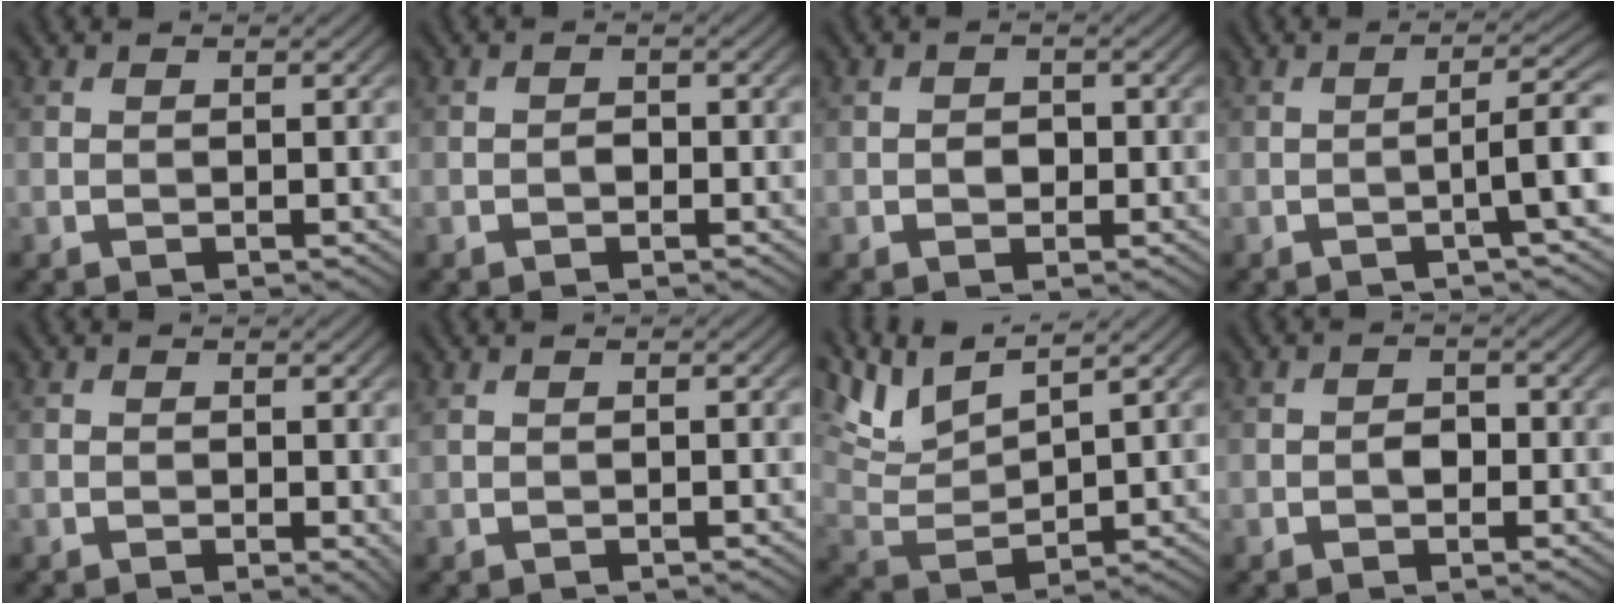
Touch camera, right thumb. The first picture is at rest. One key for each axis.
{"total": 1.0, "fx": -0.5, "fy": 0.6, "fz": 0.5, "tx": -0.009, "ty": 0.002, "tz": -0.011}
{"total": 1.5, "fx": -0.4, "fy": 1.3, "fz": 0.8, "tx": -0.015, "ty": -0.003, "tz": -0.009}
{"total": 4.9, "fx": -1.4, "fy": 0.4, "fz": 4.7, "tx": -0.074, "ty": 0.019, "tz": -0.035}
{"total": 1.1, "fx": 0.0, "fy": 0.7, "fz": 0.9, "tx": -0.010, "ty": -0.006, "tz": 0.000}
{"total": 0.8, "fx": 0.5, "fy": 0.1, "fz": 0.6, "tx": -0.020, "ty": 0.004, "tz": 0.007}
{"total": 8.4, "fx": 6.1, "fy": 2.1, "fz": 5.3, "tx": -0.127, "ty": 0.010, "tz": 0.128}
{"total": 1.5, "fx": -0.5, "fy": 1.1, "fz": 0.9, "tx": -0.017, "ty": 0.000, "tz": -0.013}